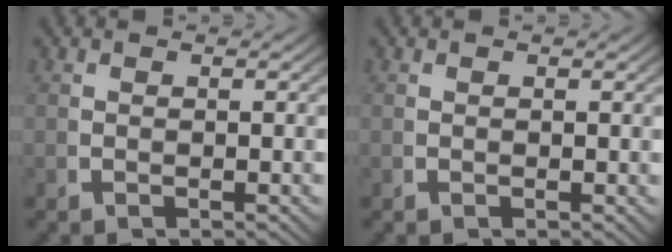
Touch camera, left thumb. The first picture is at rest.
{"total": 0.0}